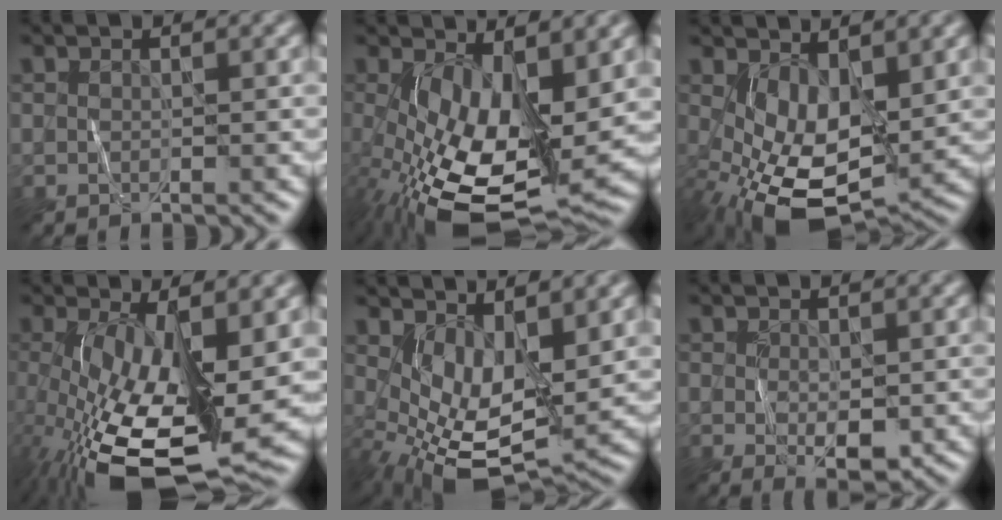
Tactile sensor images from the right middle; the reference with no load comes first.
{"total": 13.0, "force": [-1.2, 6.3, 11.3], "torque": [-0.213, -0.040, -0.009]}
{"total": 7.5, "force": [-0.7, 4.0, 6.3], "torque": [-0.134, -0.016, -0.005]}
{"total": 15.3, "force": [-3.2, 6.6, 13.5], "torque": [-0.255, -0.040, -0.040]}
{"total": 6.7, "force": [0.9, 3.4, 5.7], "torque": [-0.114, -0.022, 0.024]}
{"total": 2.9, "force": [-0.5, 1.6, 2.4], "torque": [-0.046, -0.010, 0.000]}